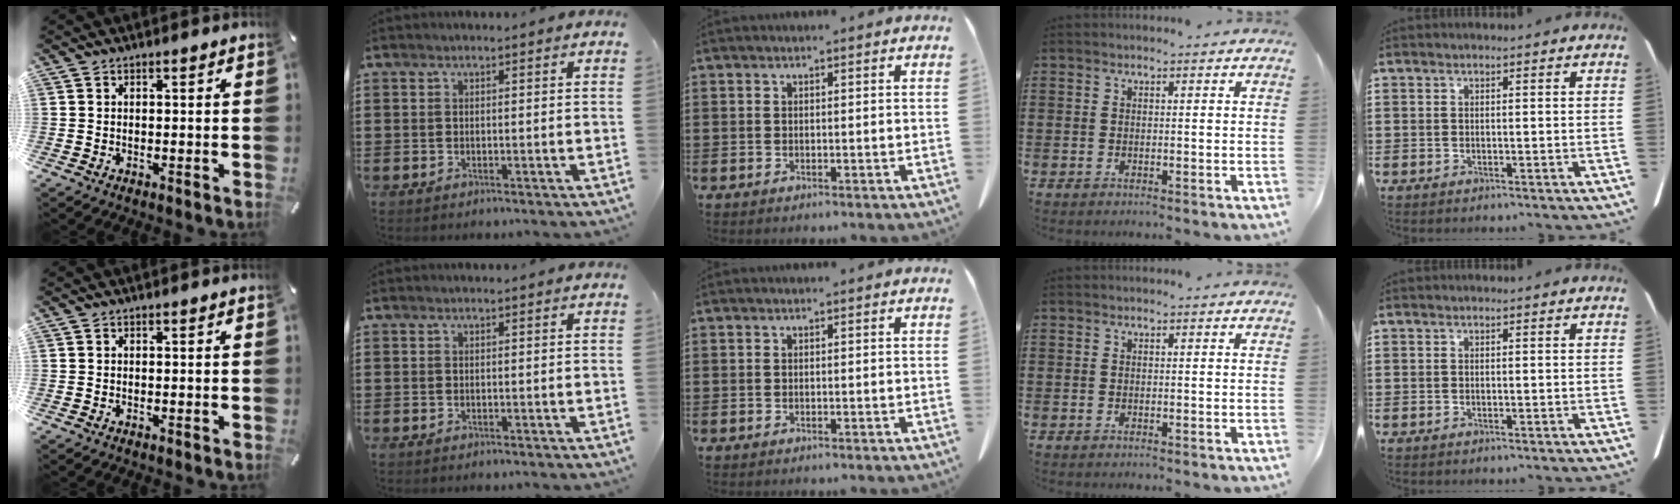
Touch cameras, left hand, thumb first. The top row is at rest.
{}